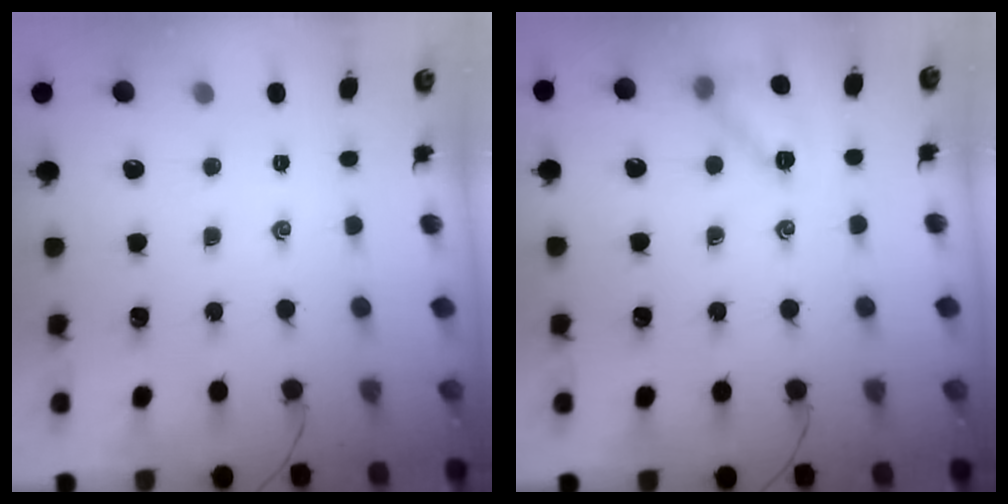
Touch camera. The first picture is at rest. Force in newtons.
{"total": 10.9, "press": 10.9, "slide": 0.6}